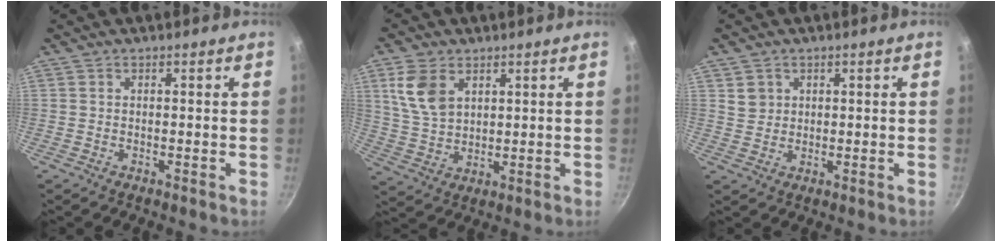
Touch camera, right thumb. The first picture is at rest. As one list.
[{"total": 8.9, "force": [3.8, 5.7, 5.6], "torque": [-0.099, -0.017, 0.080]}, {"total": 2.9, "force": [1.1, 2.6, 0.7], "torque": [0.003, 0.006, 0.023]}]